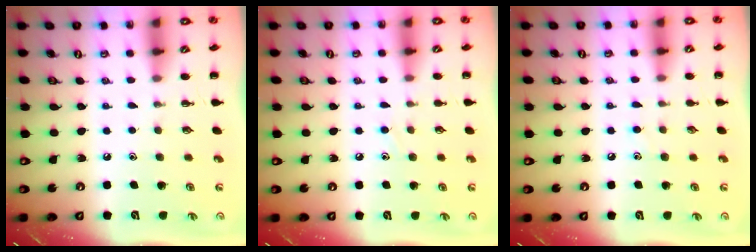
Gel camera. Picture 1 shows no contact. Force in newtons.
{"total": 6.5, "press": 6.1, "slide": 2.4}
{"total": 4.2, "press": 4.0, "slide": 1.3}